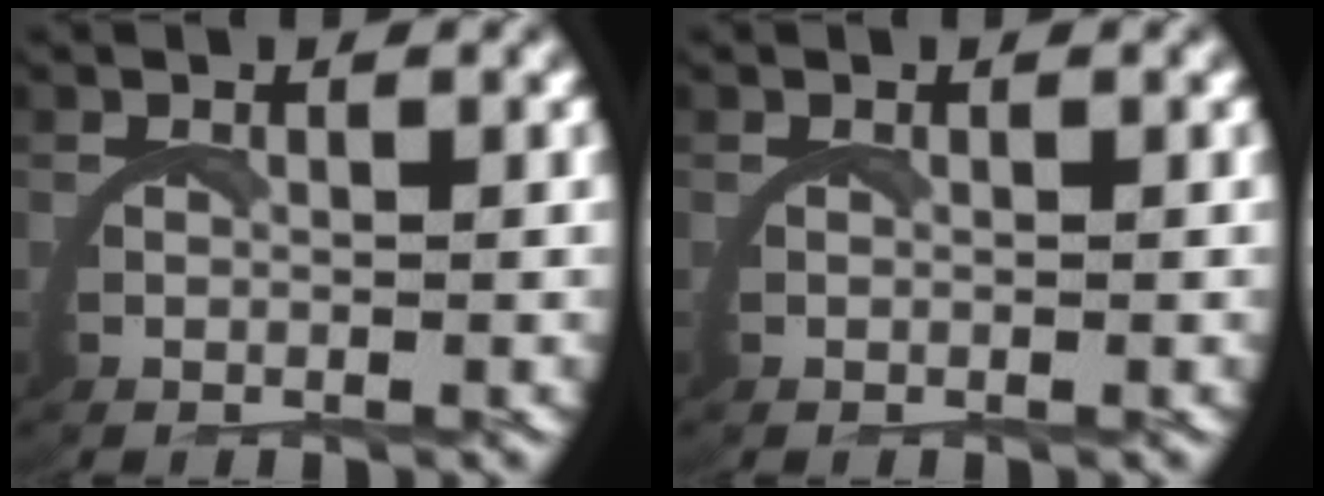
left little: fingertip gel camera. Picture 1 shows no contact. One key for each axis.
{"total": 0.0}